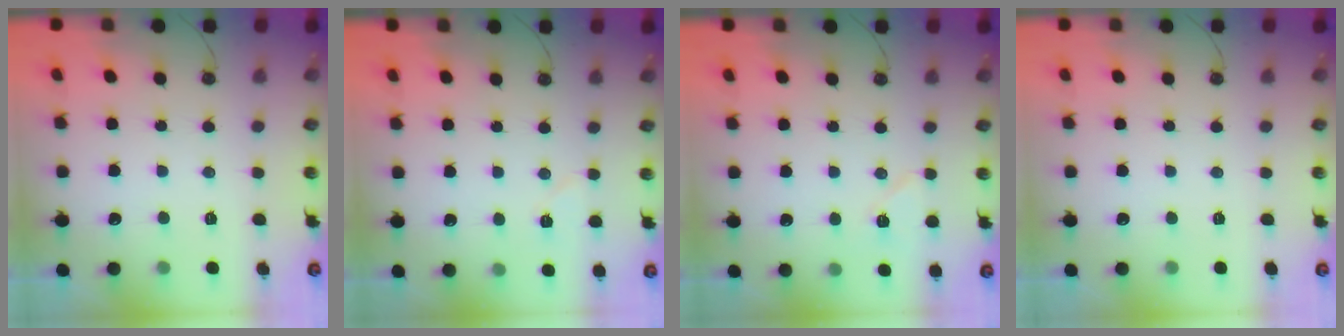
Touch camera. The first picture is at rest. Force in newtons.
{"total": 5.2, "press": 5.1, "slide": 0.9}
{"total": 6.5, "press": 6.4, "slide": 1.0}
{"total": 0.0}